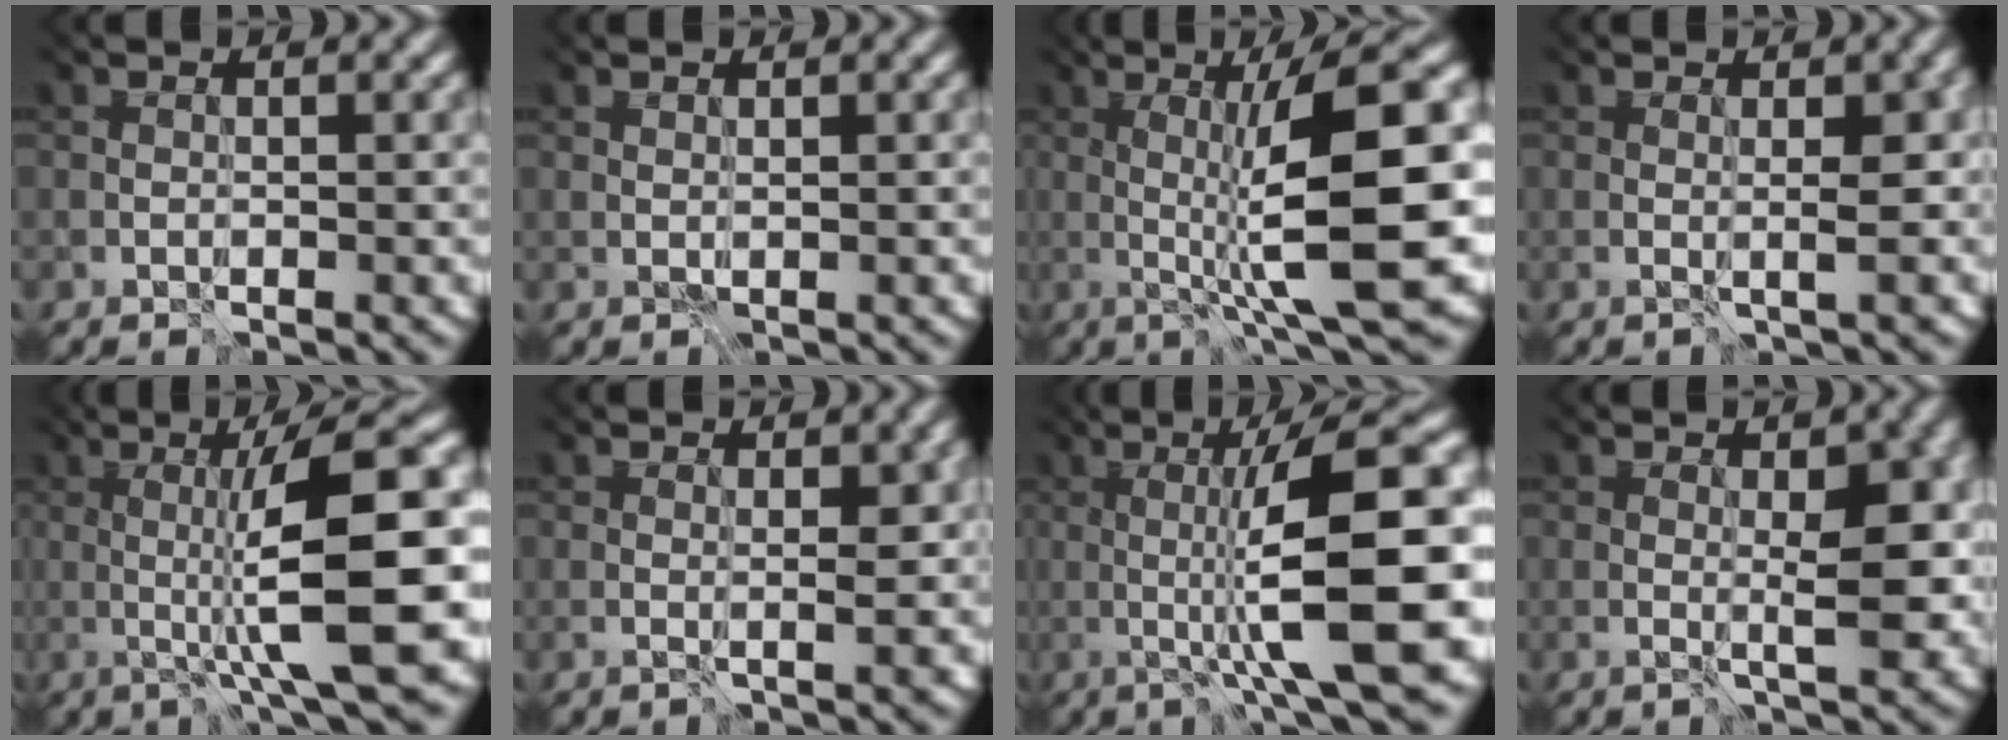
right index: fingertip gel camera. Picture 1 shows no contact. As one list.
[{"total": 1.8, "force": [1.5, 0.7, 0.8], "torque": [-0.016, 0.010, 0.023]}, {"total": 9.4, "force": [-1.9, 0.2, 9.2], "torque": [-0.123, 0.018, -0.015]}, {"total": 1.3, "force": [-0.6, -0.1, 1.2], "torque": [-0.008, 0.006, -0.006]}, {"total": 8.9, "force": [-1.7, 0.4, 8.7], "torque": [-0.111, 0.008, -0.013]}, {"total": 1.6, "force": [0.1, 0.6, 1.5], "torque": [-0.007, 0.006, -0.001]}, {"total": 9.8, "force": [-1.7, 0.8, 9.6], "torque": [-0.123, 0.007, -0.015]}, {"total": 3.8, "force": [-0.8, 0.9, 3.6], "torque": [-0.044, 0.002, -0.001]}]